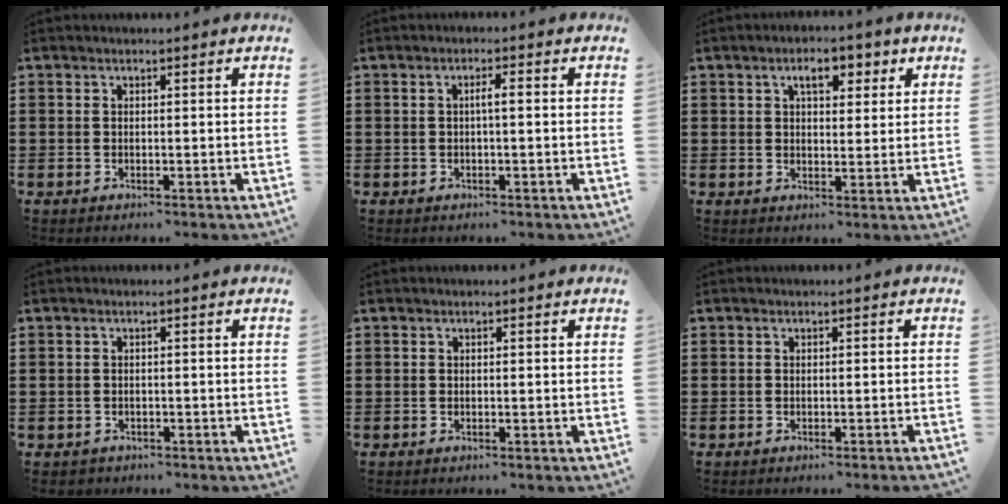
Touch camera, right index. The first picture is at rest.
{"total": 1.7, "force": [-0.2, 0.1, 1.7], "torque": [-0.032, 0.000, -0.004]}
{"total": 4.5, "force": [2.4, 2.1, 3.2], "torque": [-0.049, 0.002, 0.033]}
{"total": 0.9, "force": [-0.7, 0.5, 0.0], "torque": [-0.002, 0.004, -0.017]}
{"total": 0.0}
{"total": 0.5, "force": [-0.3, -0.3, 0.3], "torque": [-0.006, -0.002, -0.007]}